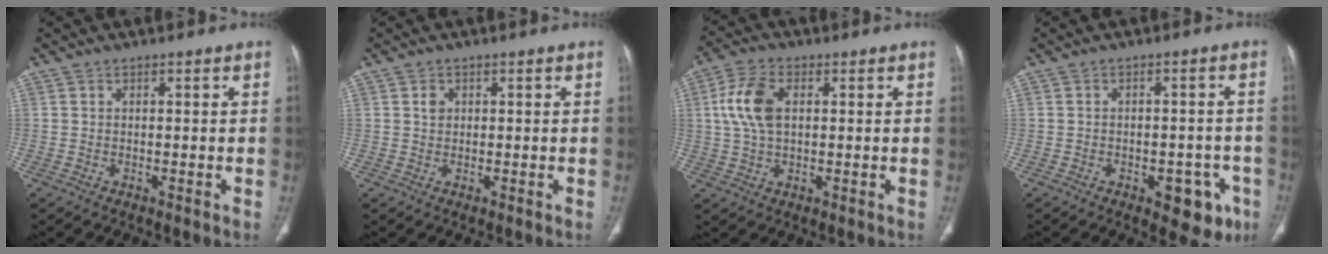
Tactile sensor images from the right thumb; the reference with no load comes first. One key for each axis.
{"total": 1.4, "fx": 0.4, "fy": 1.1, "fz": 0.7, "tx": -0.007, "ty": 0.000, "tz": 0.007}
{"total": 8.7, "fx": 1.6, "fy": 4.9, "fz": 7.0, "tx": -0.152, "ty": 0.011, "tz": 0.031}
{"total": 8.9, "fx": -4.1, "fy": 4.7, "fz": 6.4, "tx": -0.046, "ty": 0.018, "tz": -0.043}